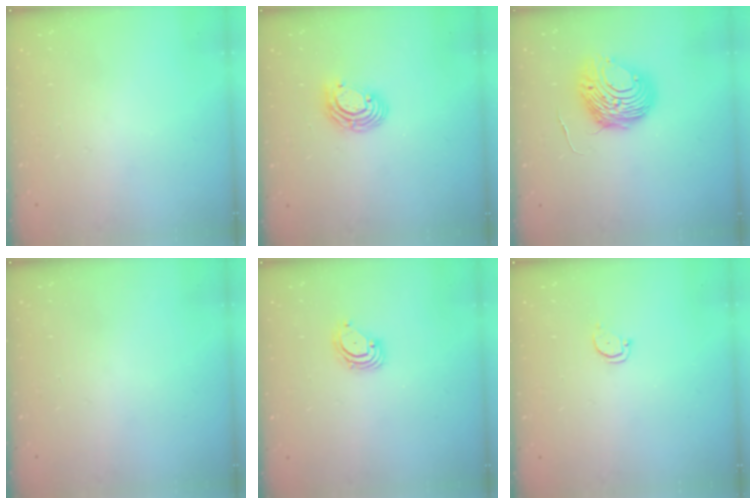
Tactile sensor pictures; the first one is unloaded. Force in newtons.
{"total": 7.0, "press": 6.9, "slide": 0.8}
{"total": 9.7, "press": 9.6, "slide": 1.1}
{"total": 0.0}
{"total": 3.6, "press": 3.6, "slide": 0.3}
{"total": 2.0, "press": 2.0, "slide": 0.2}